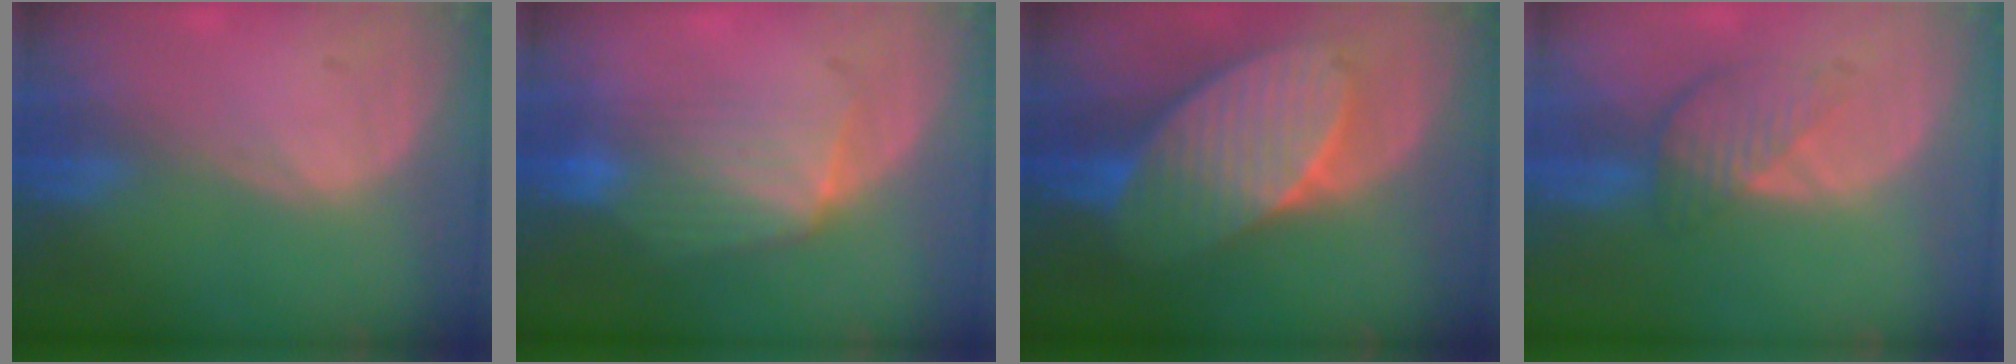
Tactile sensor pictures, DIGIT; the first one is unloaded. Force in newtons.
{"total": 7.0, "press": 6.6, "slide": 2.3}
{"total": 9.8, "press": 9.8, "slide": 0.4}
{"total": 4.6, "press": 4.1, "slide": 2.1}